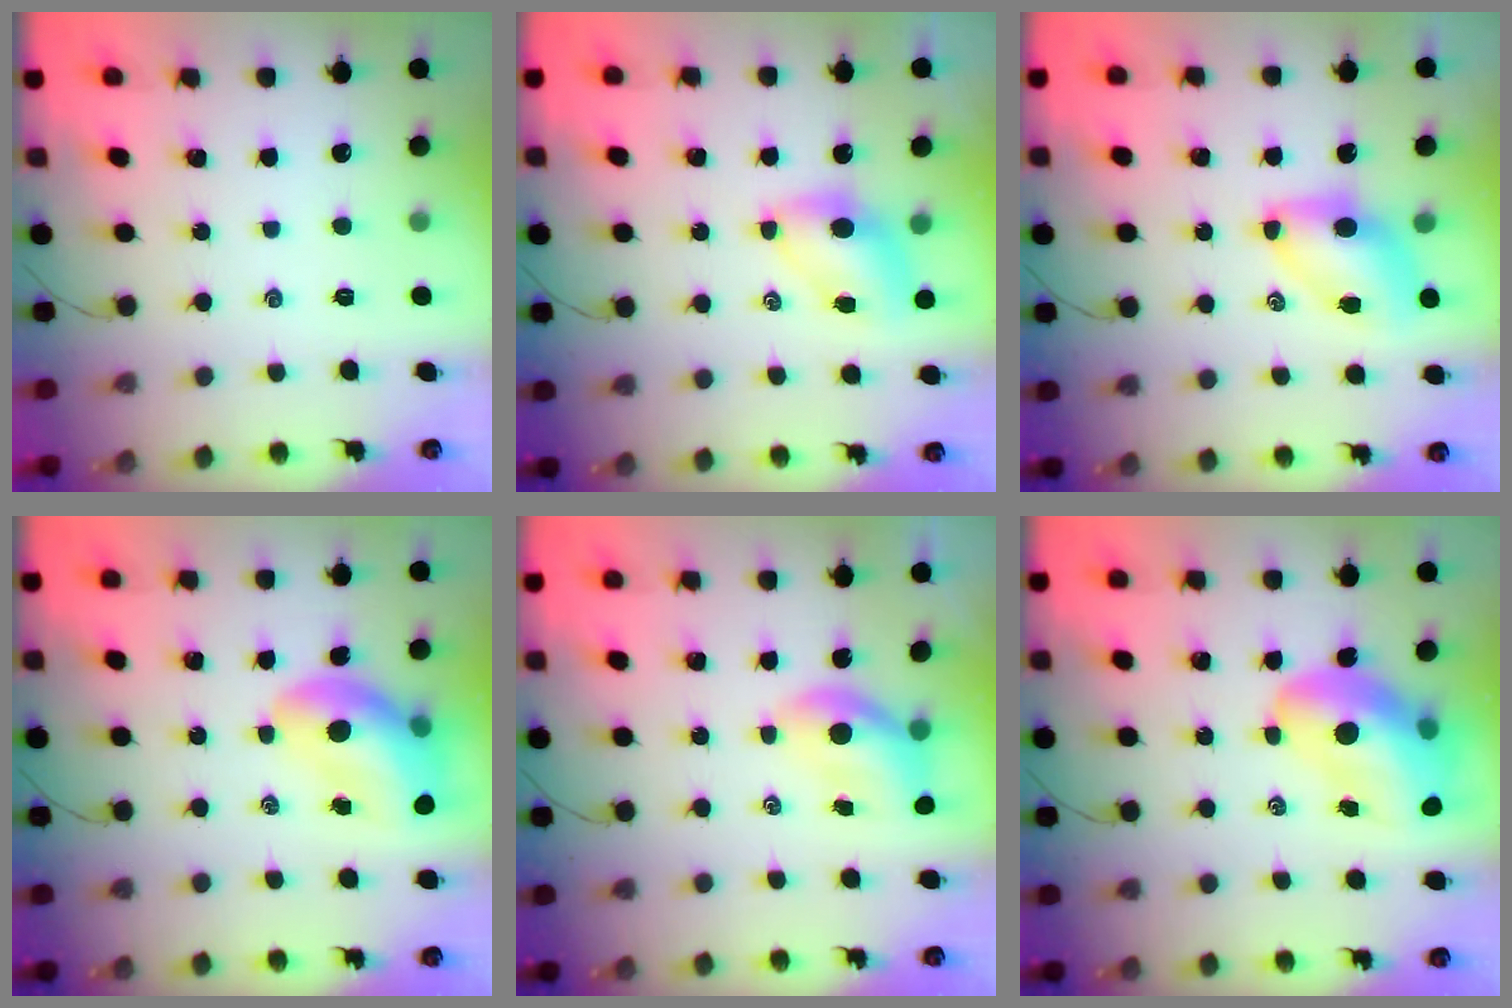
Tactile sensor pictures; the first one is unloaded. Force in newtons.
{"total": 6.3, "press": 6.2, "slide": 0.7}
{"total": 7.2, "press": 7.1, "slide": 1.1}
{"total": 13.7, "press": 13.0, "slide": 4.2}
{"total": 5.6, "press": 5.6, "slide": 0.4}
{"total": 16.4, "press": 15.7, "slide": 4.6}